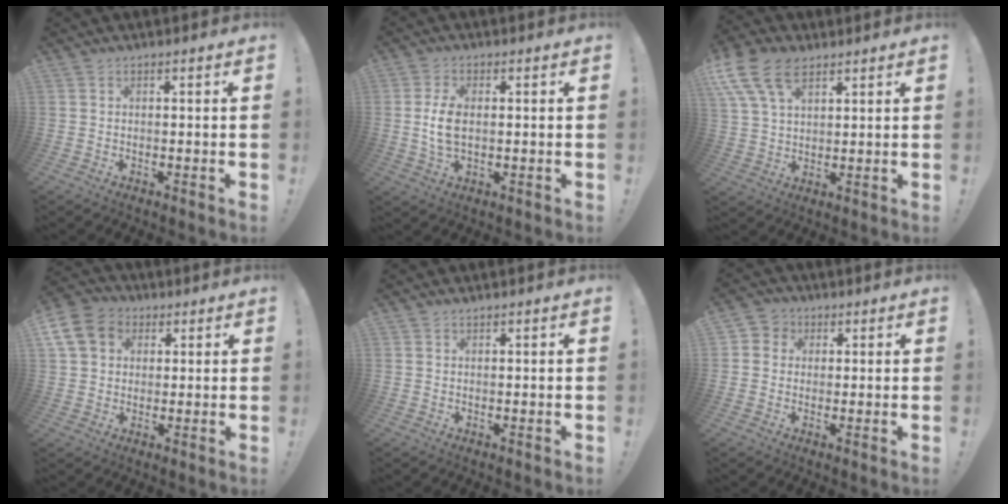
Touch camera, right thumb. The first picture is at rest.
{"total": 6.8, "force": [0.1, 3.7, 5.7], "torque": [-0.104, -0.004, 0.000]}
{"total": 13.0, "force": [7.1, 7.7, 7.7], "torque": [-0.146, -0.025, 0.139]}
{"total": 11.1, "force": [3.8, 9.1, 5.2], "torque": [-0.088, -0.007, 0.079]}
{"total": 0.6, "force": [0.6, -0.1, 0.1], "torque": [0.005, -0.004, 0.010]}
{"total": 3.9, "force": [0.2, 3.7, 1.2], "torque": [-0.013, 0.002, 0.003]}